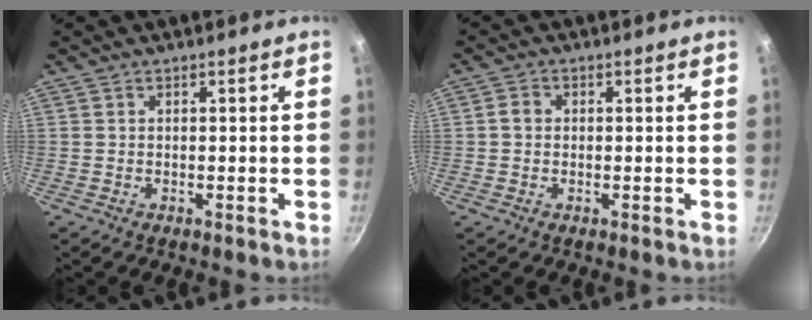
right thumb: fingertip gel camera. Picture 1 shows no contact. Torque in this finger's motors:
{"motor_torque": [-0.24, 0.67, 0.37, -0.30, 0.00]}